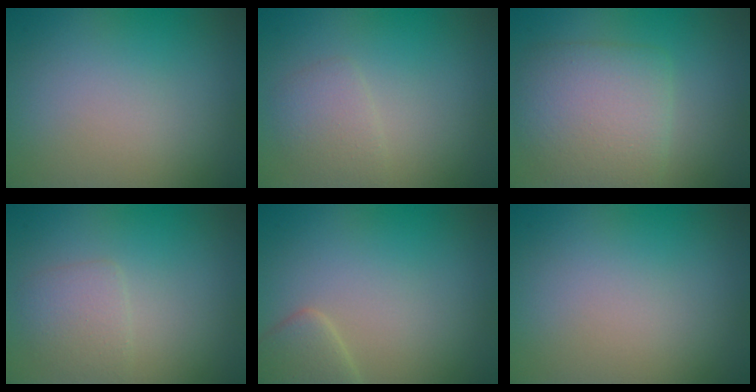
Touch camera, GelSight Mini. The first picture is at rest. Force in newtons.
{"total": 1.9, "press": 1.9, "slide": 0.0}
{"total": 5.3, "press": 5.3, "slide": 0.2}
{"total": 1.9, "press": 1.9, "slide": 0.0}
{"total": 2.3, "press": 2.3, "slide": 0.2}
{"total": 0.0}